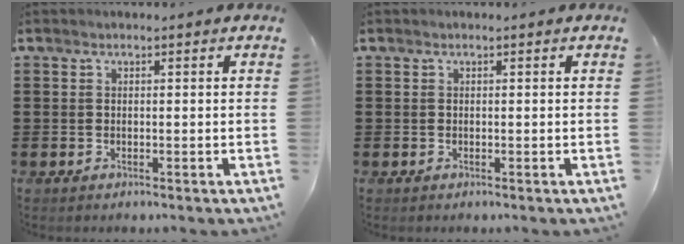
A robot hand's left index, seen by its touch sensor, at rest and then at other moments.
{"total": 0.0}